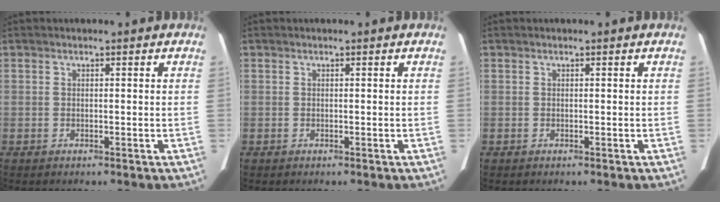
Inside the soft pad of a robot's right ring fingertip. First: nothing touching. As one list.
[{"total": 0.0}, {"total": 0.0}]